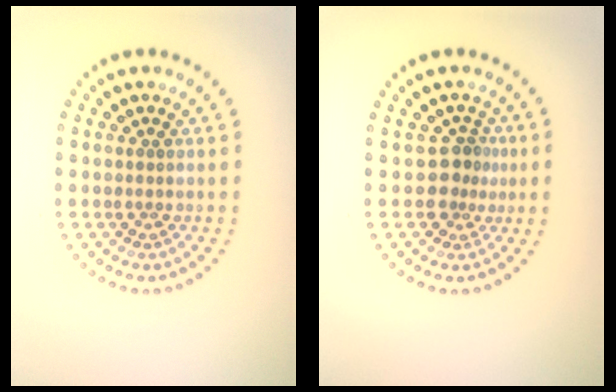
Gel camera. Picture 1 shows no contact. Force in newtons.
{"total": 2.4, "press": 1.8, "slide": 1.6}